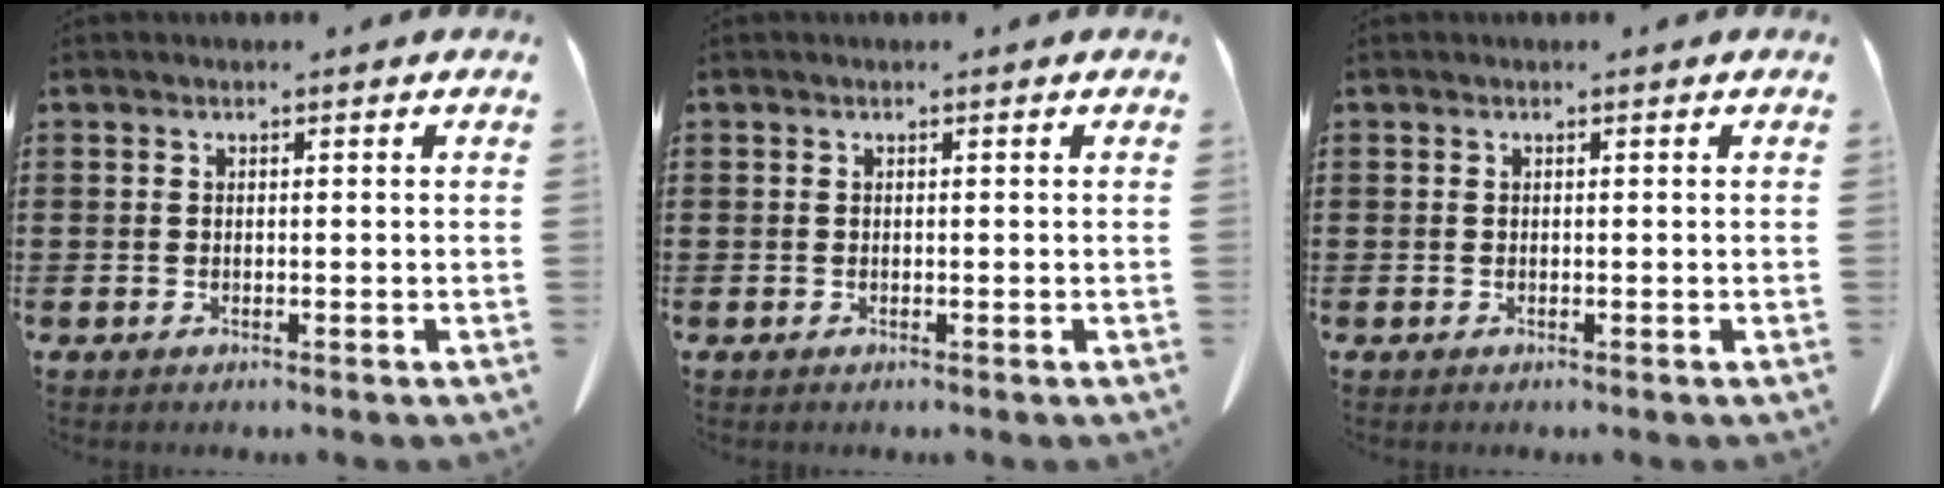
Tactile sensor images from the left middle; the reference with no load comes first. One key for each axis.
{"total": 0.0}
{"total": 0.0}